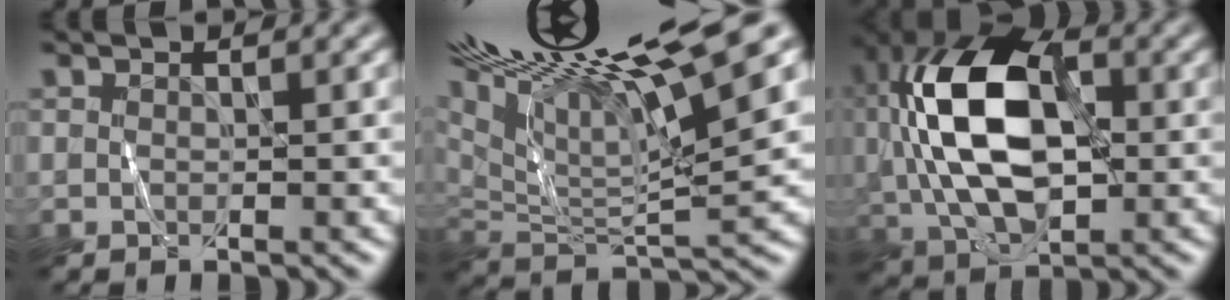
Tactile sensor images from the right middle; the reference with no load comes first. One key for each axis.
{"total": 17.0, "fx": 10.1, "fy": 4.3, "fz": 13.0, "tx": -0.237, "ty": 0.041, "tz": 0.157}
{"total": 12.5, "fx": 0.3, "fy": 7.1, "fz": 10.2, "tx": -0.211, "ty": 0.021, "tz": 0.001}